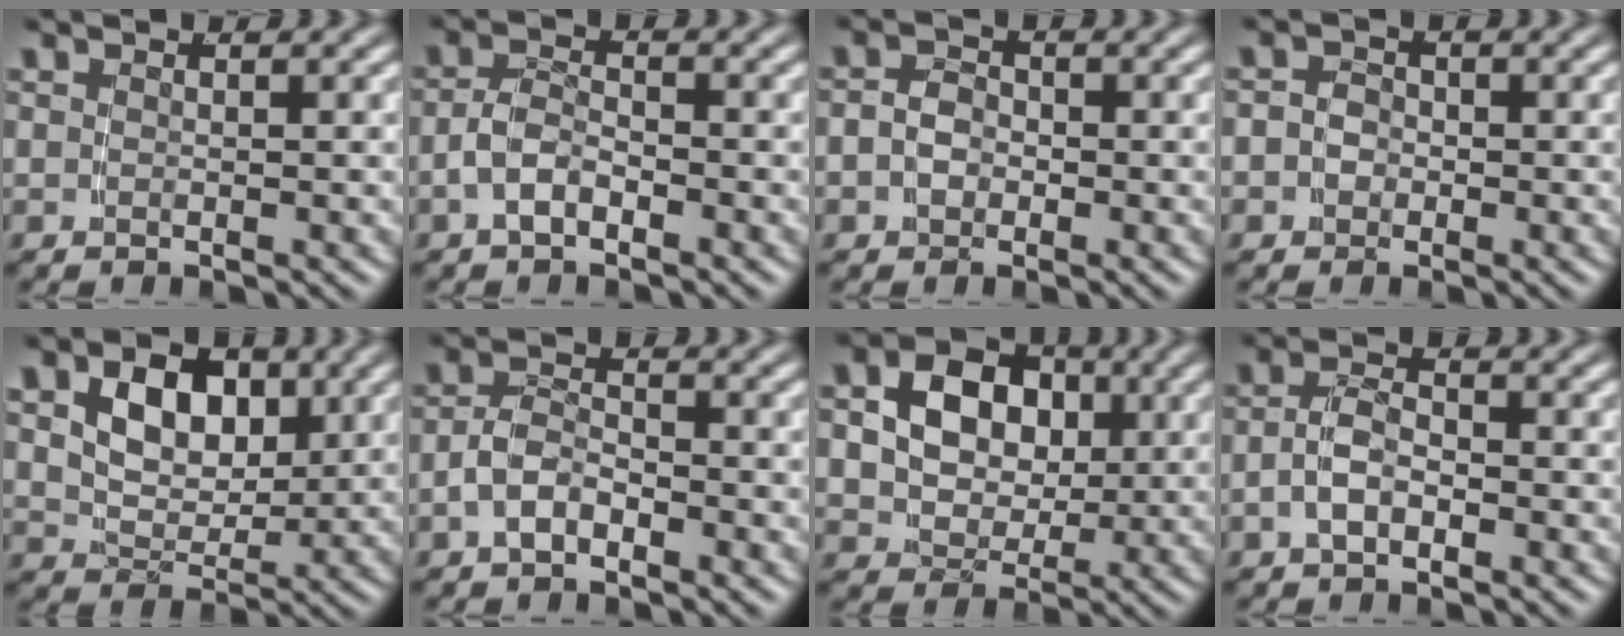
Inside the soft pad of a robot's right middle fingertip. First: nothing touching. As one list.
[{"total": 2.8, "force": [-1.6, 1.5, 1.7], "torque": [-0.038, -0.007, -0.026]}, {"total": 3.0, "force": [-0.8, 2.5, 1.4], "torque": [-0.039, -0.016, -0.011]}, {"total": 2.7, "force": [-0.9, 2.4, 0.7], "torque": [-0.022, -0.013, -0.015]}, {"total": 6.3, "force": [2.0, 4.3, 4.1], "torque": [-0.083, -0.015, 0.043]}, {"total": 3.0, "force": [-1.9, 1.7, 1.6], "torque": [-0.037, -0.008, -0.030]}, {"total": 9.6, "force": [1.8, 7.9, 5.1], "torque": [-0.107, -0.014, 0.028]}, {"total": 2.9, "force": [-1.3, 1.6, 2.0], "torque": [-0.047, -0.009, -0.019]}]